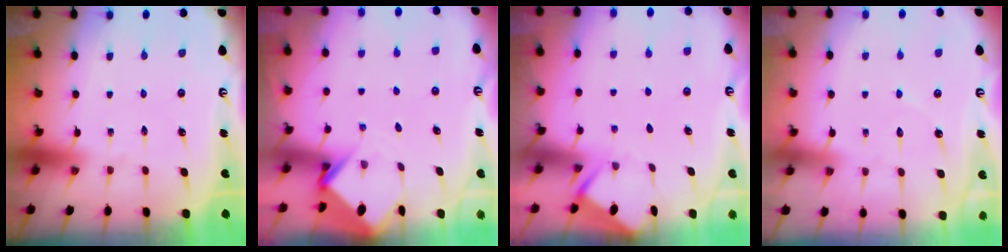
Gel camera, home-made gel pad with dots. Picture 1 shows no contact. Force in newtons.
{"total": 3.5, "press": 3.5, "slide": 0.2}
{"total": 2.9, "press": 2.9, "slide": 0.3}
{"total": 4.3, "press": 4.3, "slide": 0.6}